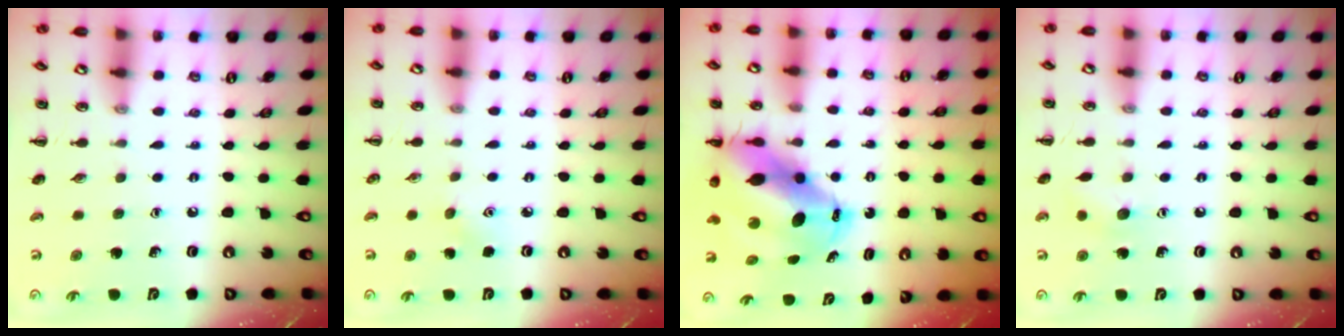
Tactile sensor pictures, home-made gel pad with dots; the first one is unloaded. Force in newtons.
{"total": 4.0, "press": 3.8, "slide": 1.0}
{"total": 13.1, "press": 12.6, "slide": 3.6}
{"total": 5.8, "press": 5.6, "slide": 1.5}